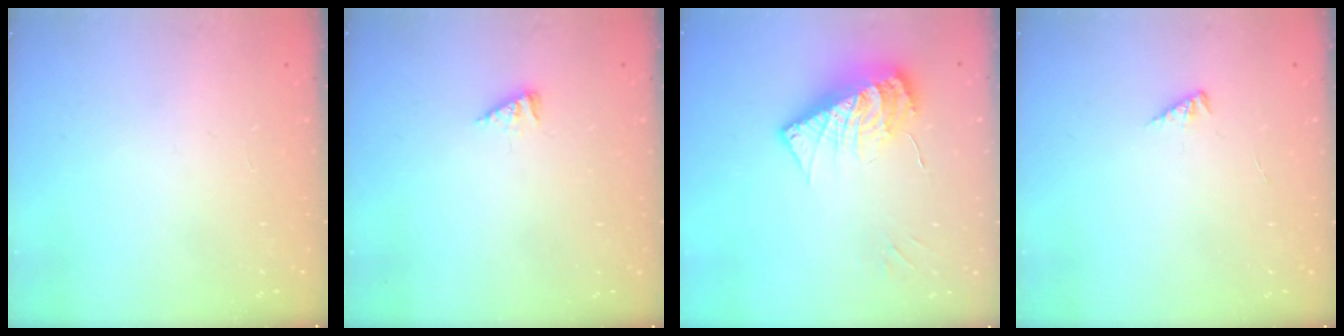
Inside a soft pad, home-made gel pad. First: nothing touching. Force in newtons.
{"total": 2.5, "press": 2.5, "slide": 0.4}
{"total": 14.2, "press": 14.2, "slide": 1.3}
{"total": 1.4, "press": 1.3, "slide": 0.3}